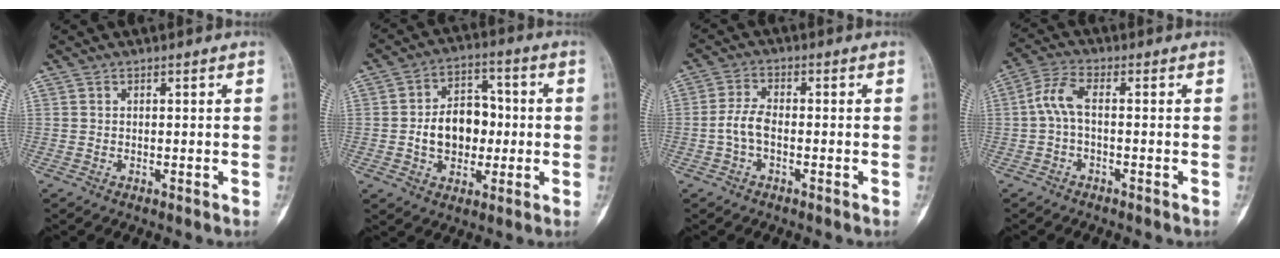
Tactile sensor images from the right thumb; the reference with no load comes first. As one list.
[{"total": 11.6, "force": [-0.8, 8.4, 7.9], "torque": [-0.090, 0.026, -0.014]}, {"total": 4.6, "force": [-1.2, 2.4, 3.7], "torque": [-0.076, 0.018, -0.028]}, {"total": 5.1, "force": [-0.5, 2.0, 4.6], "torque": [-0.108, 0.020, -0.017]}]